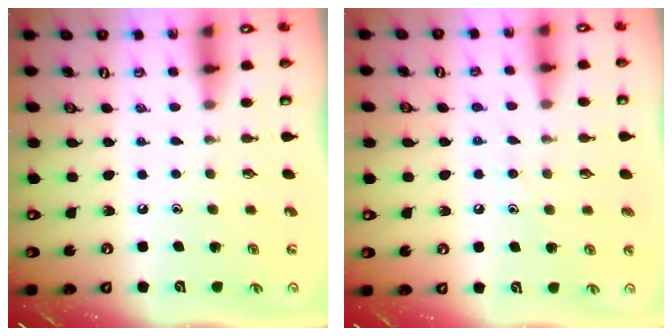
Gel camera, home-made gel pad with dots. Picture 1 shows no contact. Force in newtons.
{"total": 6.1, "press": 6.1, "slide": 0.6}